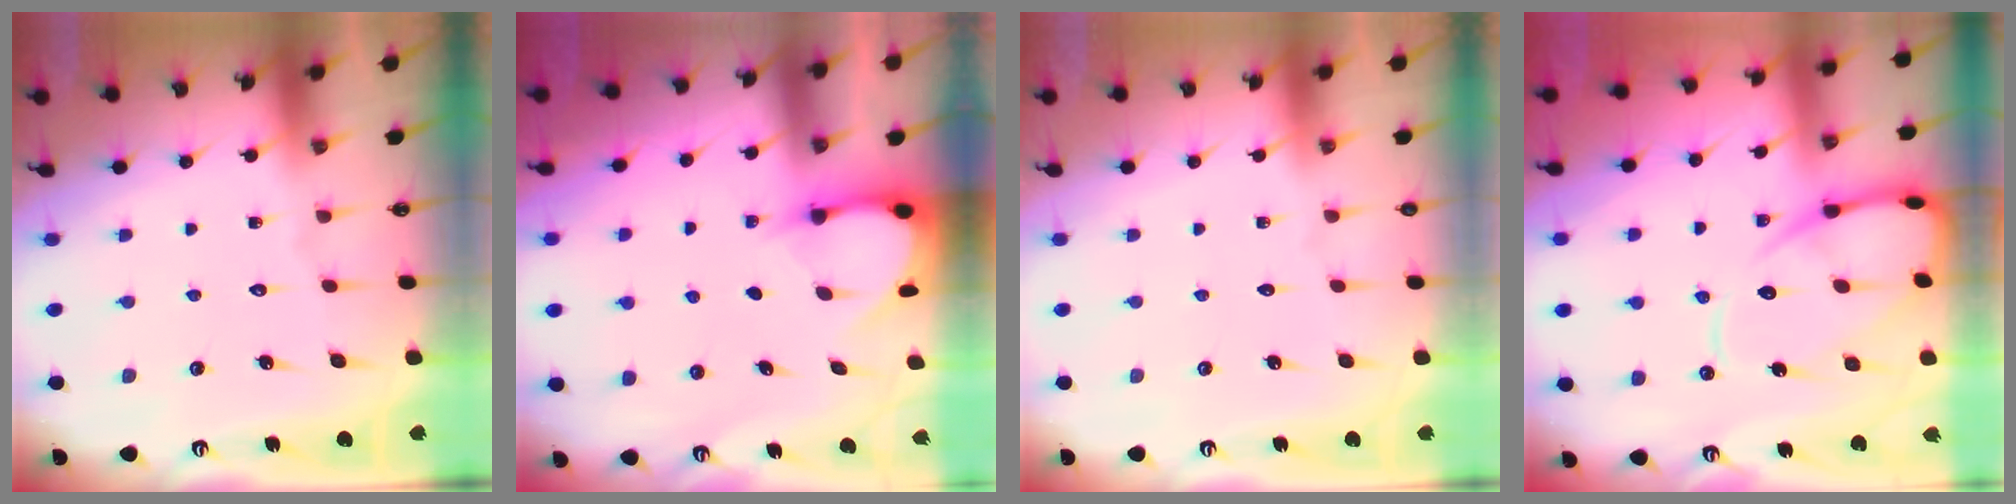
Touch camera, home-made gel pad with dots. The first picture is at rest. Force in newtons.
{"total": 3.1, "press": 3.1, "slide": 0.3}
{"total": 0.0}
{"total": 12.2, "press": 12.2, "slide": 1.1}